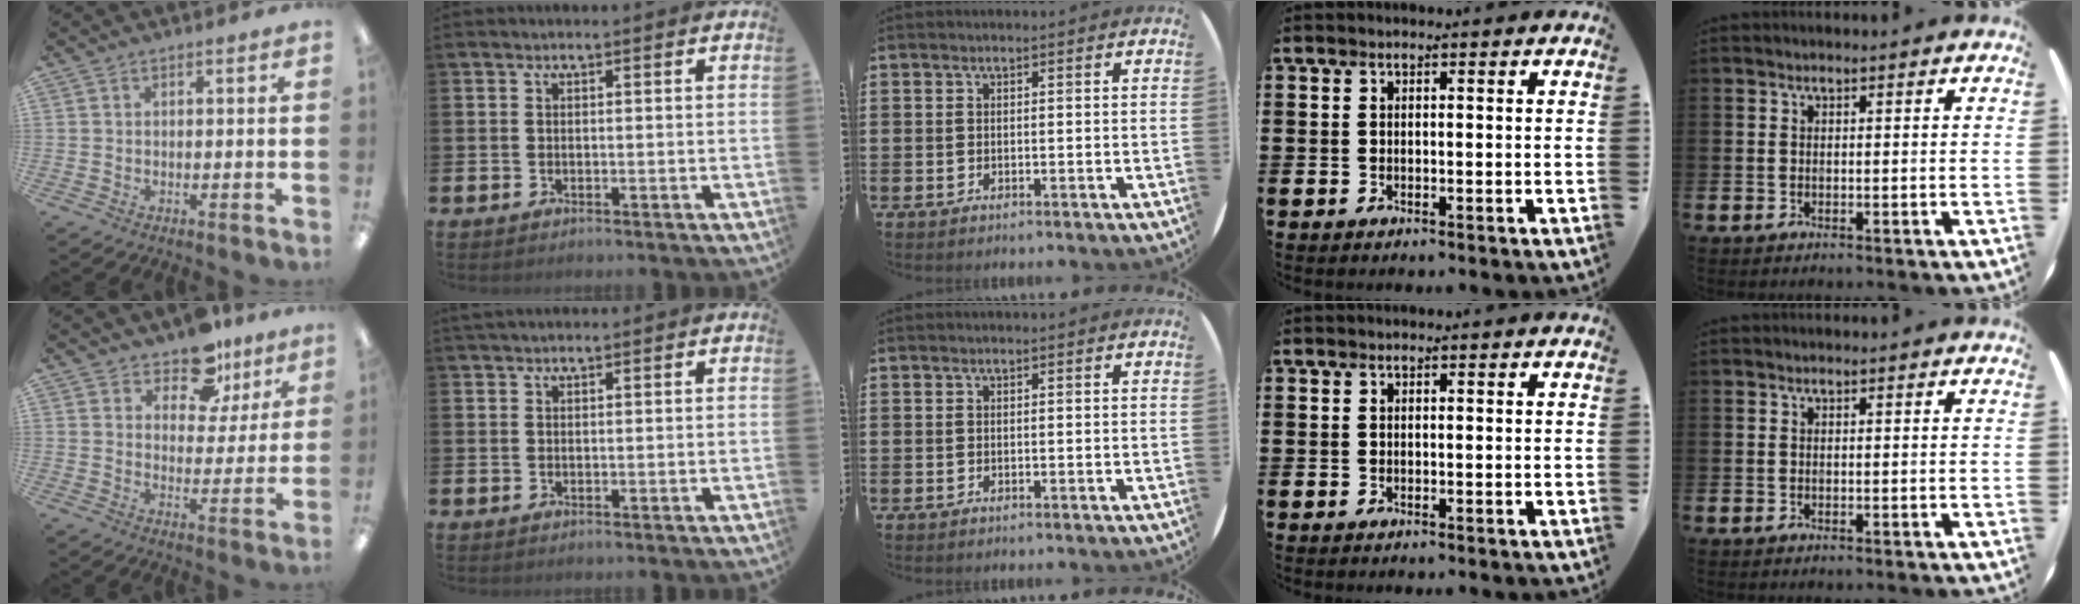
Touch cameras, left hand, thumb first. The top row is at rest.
{"thumb": {"total": 10.3, "force": [7.9, 5.7, 3.5], "torque": [-0.049, -0.052, 0.144]}, "index": {"total": 1.0, "force": [0.9, 0.2, 0.3], "torque": [0.004, -0.002, 0.014]}}